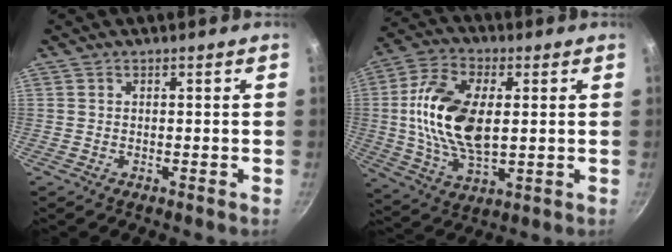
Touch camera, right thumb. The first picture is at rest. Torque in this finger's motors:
{"motor_torque": [2.26, 1.67, 1.47, -0.95, 0.18]}